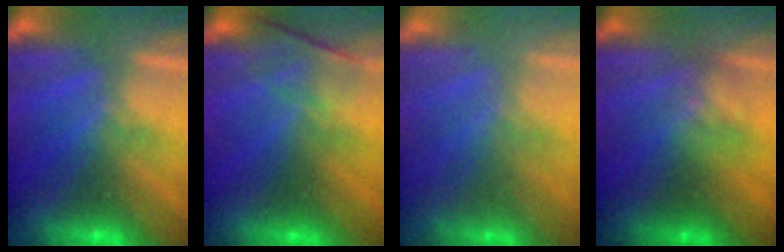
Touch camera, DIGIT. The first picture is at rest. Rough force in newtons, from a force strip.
{"total": 2.3}
{"total": 2.2}
{"total": 2.4}